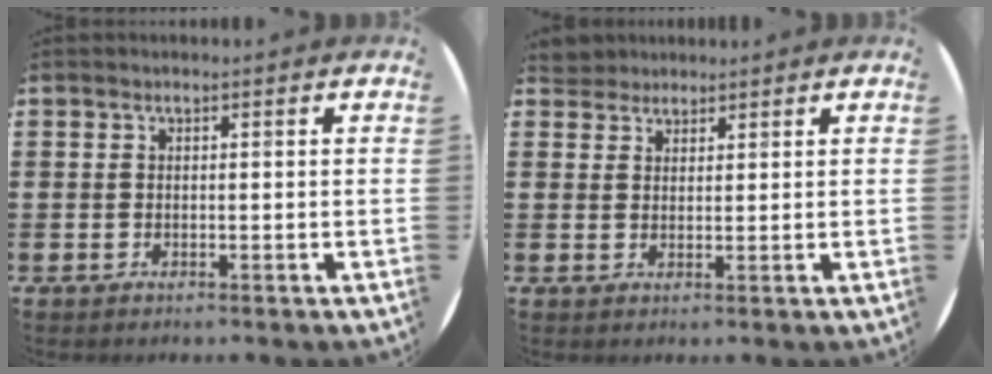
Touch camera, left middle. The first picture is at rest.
{"total": 2.6, "force": [2.4, 0.8, -0.2], "torque": [-0.002, 0.002, 0.048]}